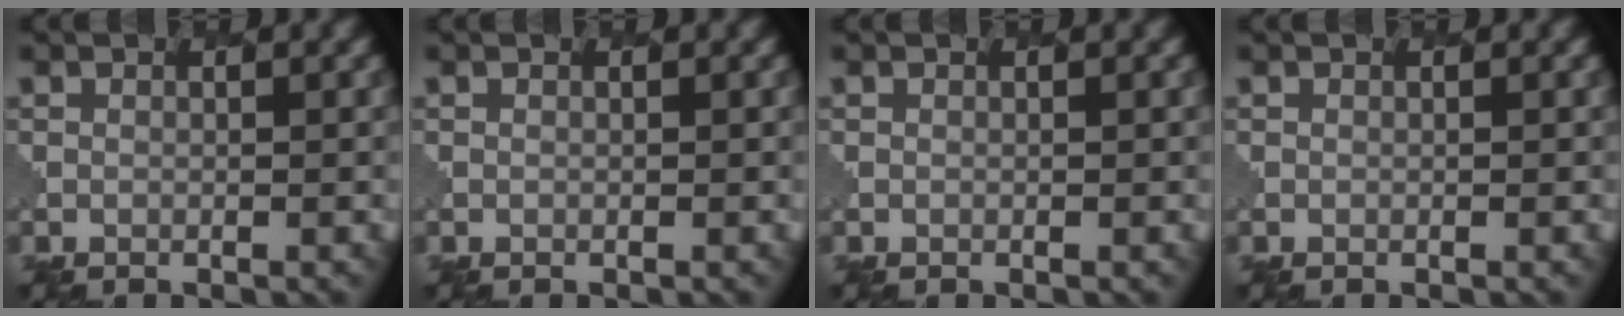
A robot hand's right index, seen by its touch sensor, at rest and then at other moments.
{"total": 0.0}
{"total": 0.0}
{"total": 0.0}